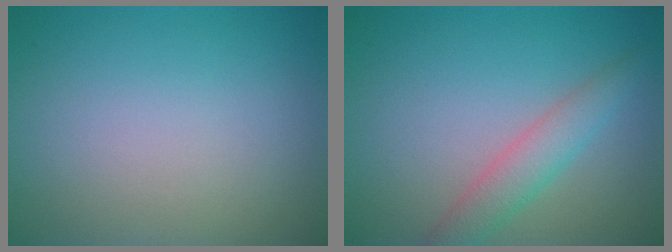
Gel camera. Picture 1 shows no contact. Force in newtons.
{"total": 3.0, "press": 3.0, "slide": 0.1}